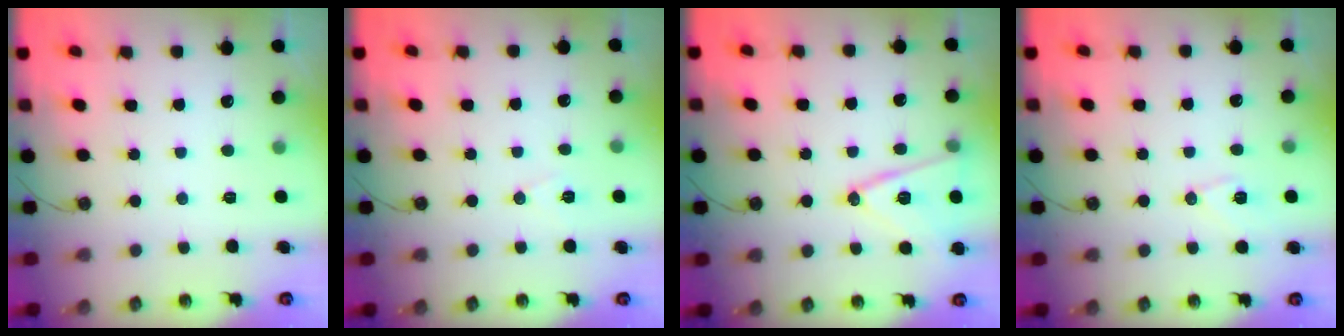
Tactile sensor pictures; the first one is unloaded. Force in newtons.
{"total": 6.7, "press": 5.0, "slide": 4.4}
{"total": 14.2, "press": 13.8, "slide": 3.3}
{"total": 7.9, "press": 7.7, "slide": 1.9}